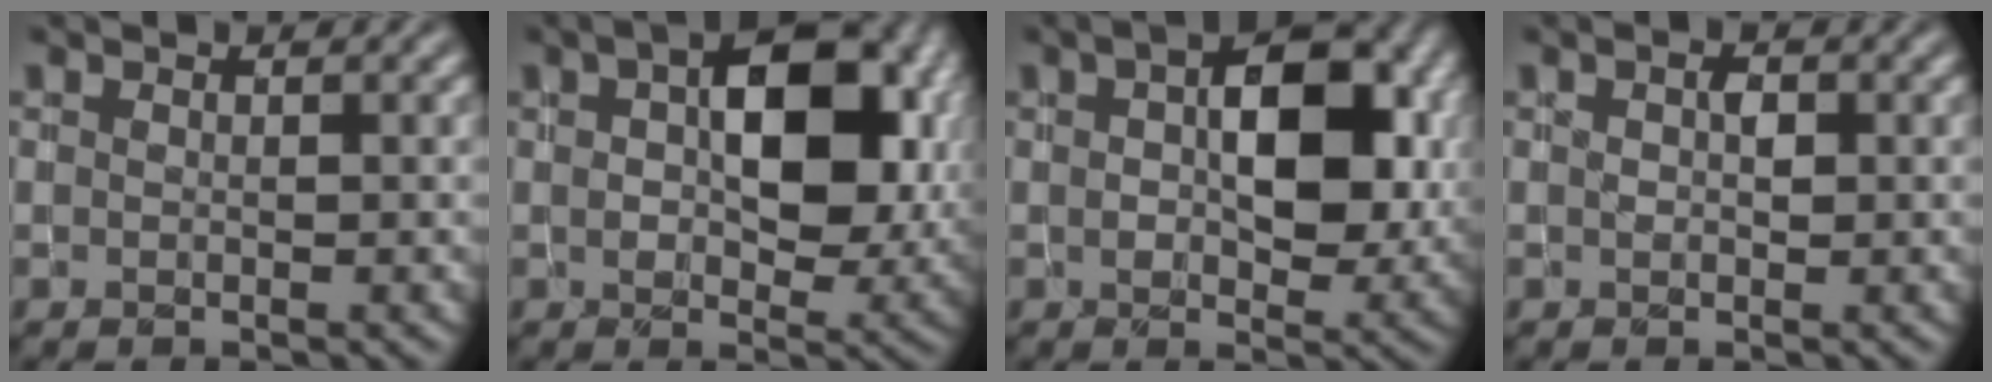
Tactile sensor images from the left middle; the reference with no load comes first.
{"total": 10.2, "force": [2.4, 6.0, 7.9], "torque": [-0.117, 0.006, 0.039]}
{"total": 9.0, "force": [1.8, 5.1, 7.1], "torque": [-0.110, 0.005, 0.027]}
{"total": 1.5, "force": [0.1, 0.9, 1.1], "torque": [-0.020, 0.001, 0.004]}